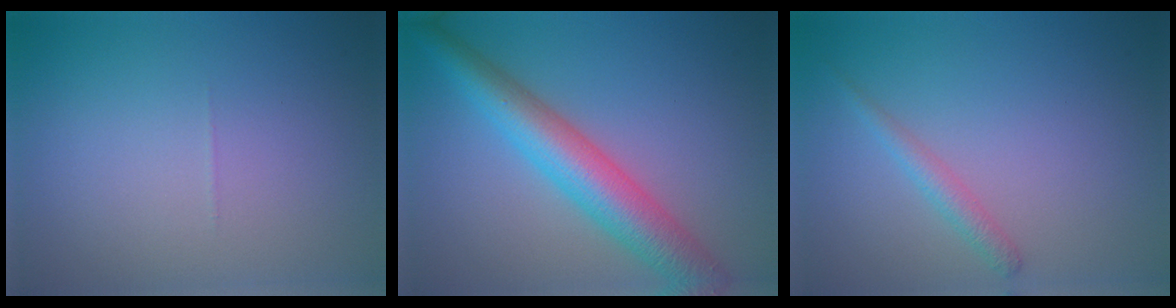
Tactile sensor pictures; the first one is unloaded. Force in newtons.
{"total": 6.9, "press": 6.9, "slide": 0.1}
{"total": 1.6, "press": 1.6, "slide": 0.0}